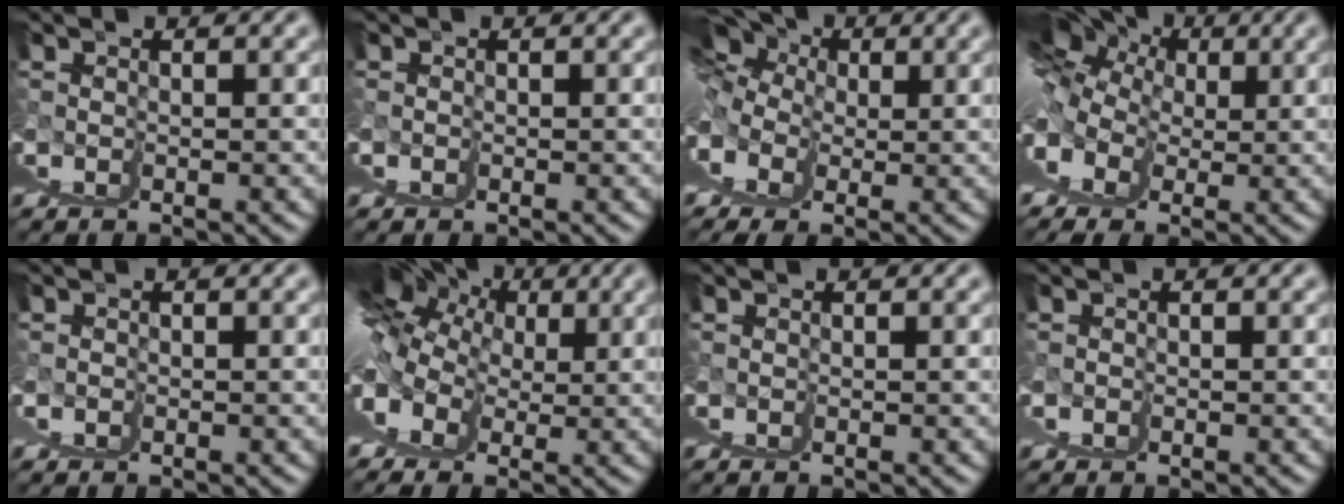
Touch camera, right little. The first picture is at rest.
{"total": 0.6, "force": [0.4, -0.3, -0.2], "torque": [0.007, 0.000, 0.007]}
{"total": 5.5, "force": [3.9, 1.3, 3.7], "torque": [-0.049, 0.026, 0.057]}
{"total": 6.2, "force": [4.3, 1.4, 4.3], "torque": [-0.067, 0.025, 0.068]}
{"total": 1.9, "force": [0.7, -1.4, -1.0], "torque": [0.022, 0.001, 0.013]}
{"total": 7.1, "force": [4.6, 1.9, 5.1], "torque": [-0.077, 0.032, 0.071]}
{"total": 0.0}
{"total": 1.6, "force": [0.7, -1.2, -0.9], "torque": [0.017, 0.001, 0.011]}